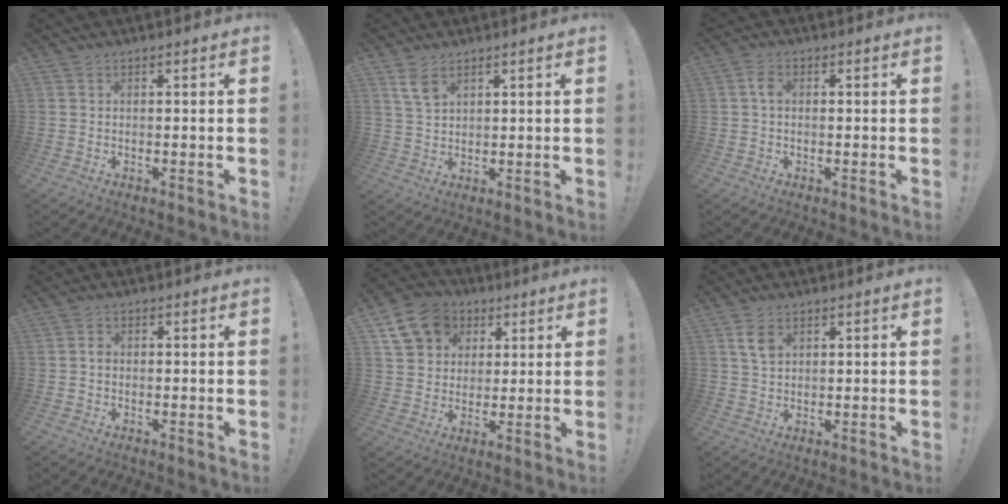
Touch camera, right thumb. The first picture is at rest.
{"total": 6.0, "force": [3.4, 3.8, 3.2], "torque": [-0.052, -0.013, 0.066]}
{"total": 3.2, "force": [0.2, 2.1, 2.4], "torque": [-0.045, 0.009, 0.003]}
{"total": 1.4, "force": [-0.4, 1.1, 0.8], "torque": [-0.019, 0.008, -0.007]}
{"total": 13.4, "force": [5.7, 10.8, 5.4], "torque": [-0.075, -0.024, 0.116]}
{"total": 5.2, "force": [2.2, 3.4, 3.2], "torque": [-0.049, -0.003, 0.041]}